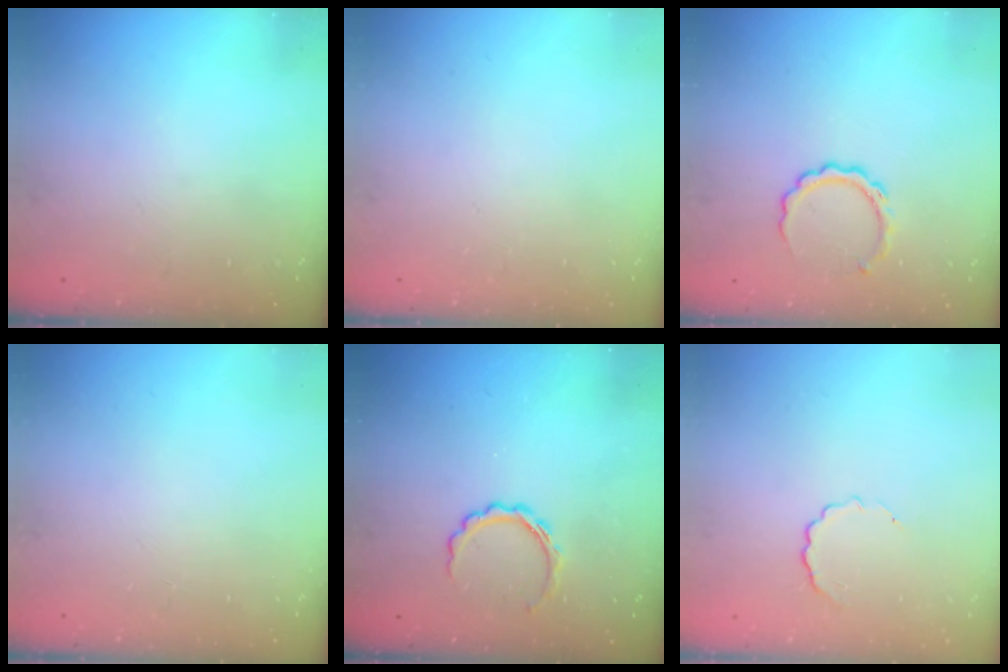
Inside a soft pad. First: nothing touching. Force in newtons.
{"total": 0.0}
{"total": 6.3, "press": 6.3, "slide": 0.6}
{"total": 0.0}
{"total": 5.5, "press": 5.4, "slide": 0.9}
{"total": 3.7, "press": 3.6, "slide": 0.9}